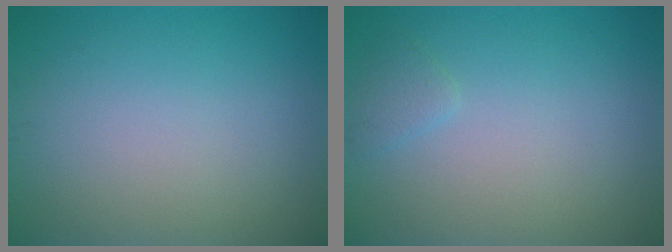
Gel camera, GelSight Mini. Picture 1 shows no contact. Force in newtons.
{"total": 0.9, "press": 0.9, "slide": 0.1}